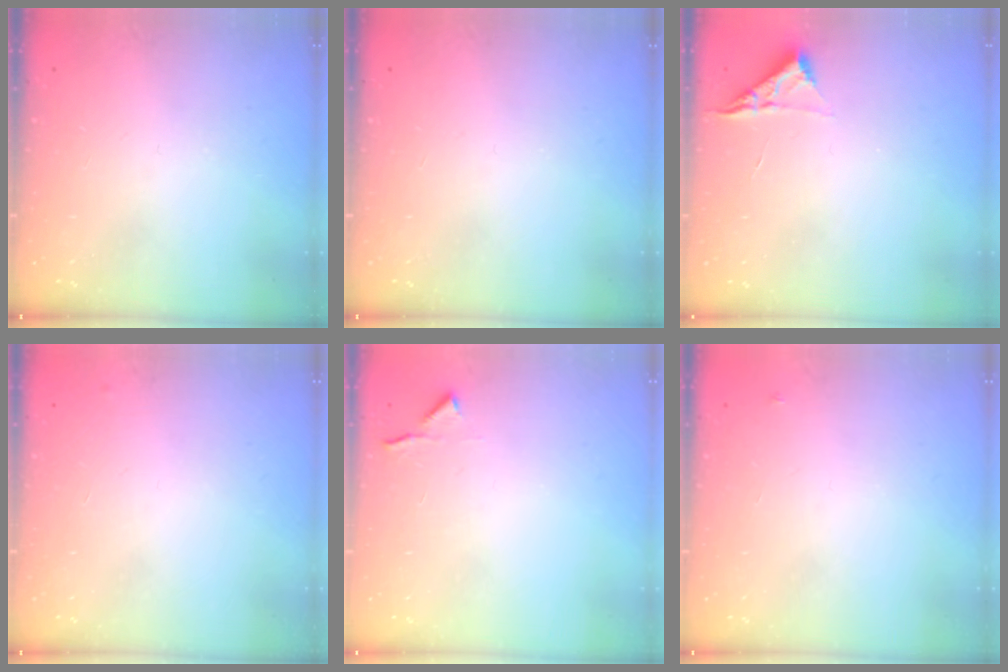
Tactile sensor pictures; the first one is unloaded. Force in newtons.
{"total": 0.0}
{"total": 5.1, "press": 5.0, "slide": 0.7}
{"total": 3.2, "press": 3.2, "slide": 0.4}
{"total": 4.2, "press": 4.1, "slide": 0.6}
{"total": 2.6, "press": 2.6, "slide": 0.2}